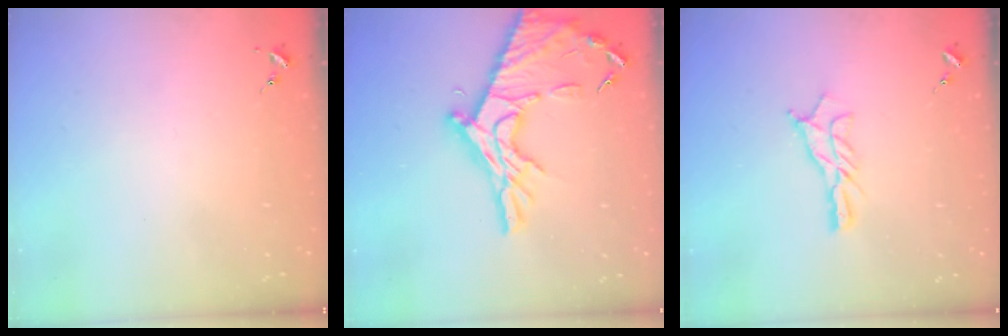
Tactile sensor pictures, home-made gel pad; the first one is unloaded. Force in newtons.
{"total": 20.1, "press": 20.1, "slide": 1.5}
{"total": 9.4, "press": 9.4, "slide": 0.5}